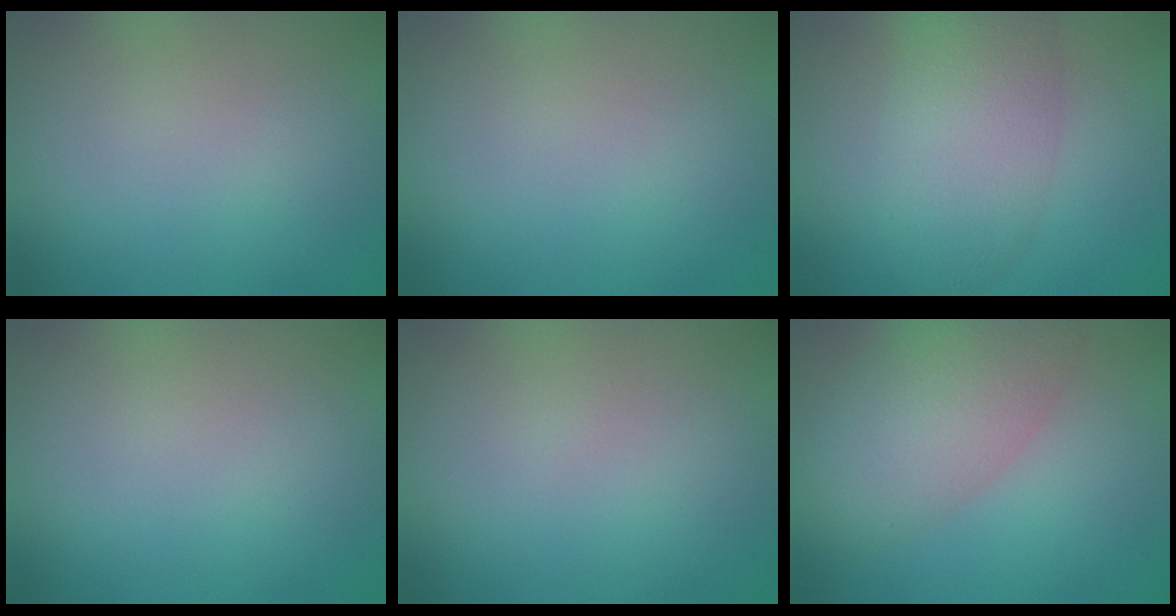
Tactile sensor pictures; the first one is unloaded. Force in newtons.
{"total": 0.0}
{"total": 5.6, "press": 5.6, "slide": 0.2}
{"total": 0.0}
{"total": 0.0}
{"total": 5.7, "press": 5.7, "slide": 0.3}